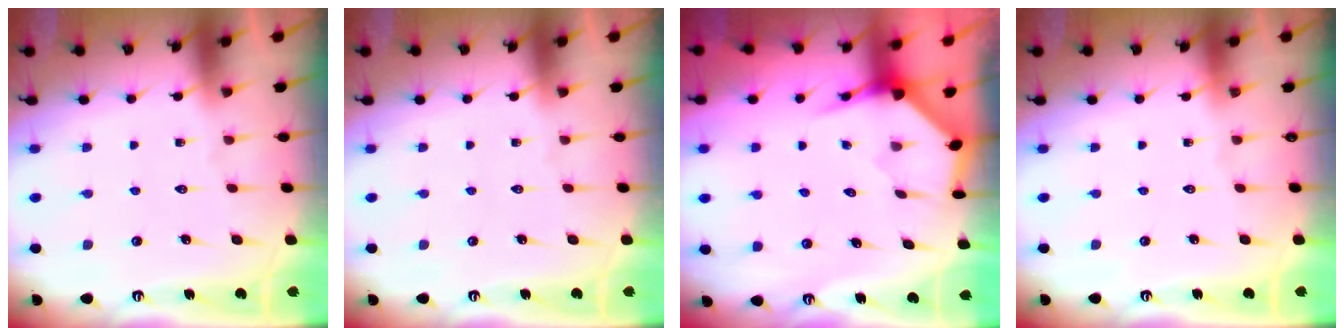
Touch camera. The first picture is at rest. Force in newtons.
{"total": 0.0}
{"total": 3.9, "press": 3.9, "slide": 0.4}
{"total": 0.0}